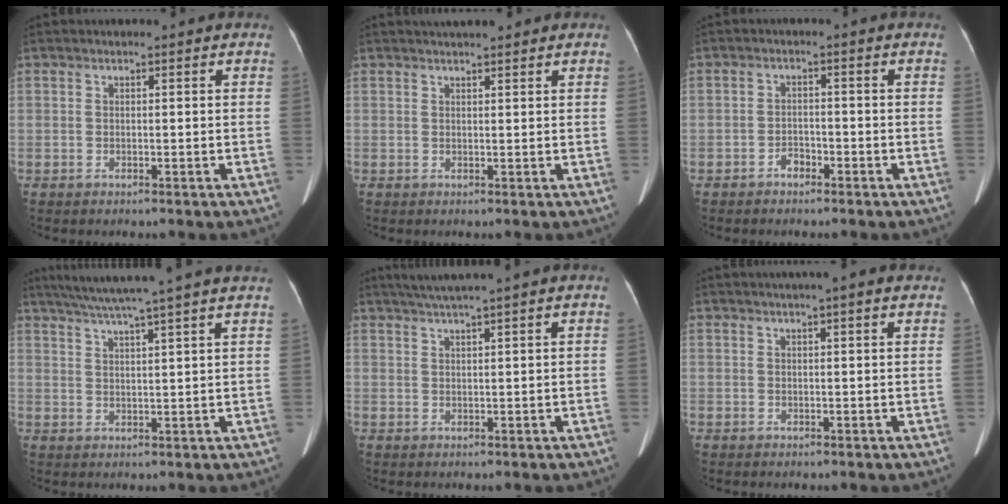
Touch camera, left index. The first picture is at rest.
{"total": 4.2, "force": [3.6, 0.6, 2.1], "torque": [-0.025, 0.023, 0.052]}
{"total": 1.9, "force": [-1.4, 1.0, 0.7], "torque": [-0.011, 0.004, -0.023]}
{"total": 12.5, "force": [10.5, -1.9, 6.5], "torque": [-0.111, 0.012, 0.143]}
{"total": 4.3, "force": [3.4, -1.2, 2.2], "torque": [-0.041, 0.014, 0.067]}
{"total": 4.0, "force": [3.1, 0.0, 2.6], "torque": [-0.036, 0.027, 0.043]}